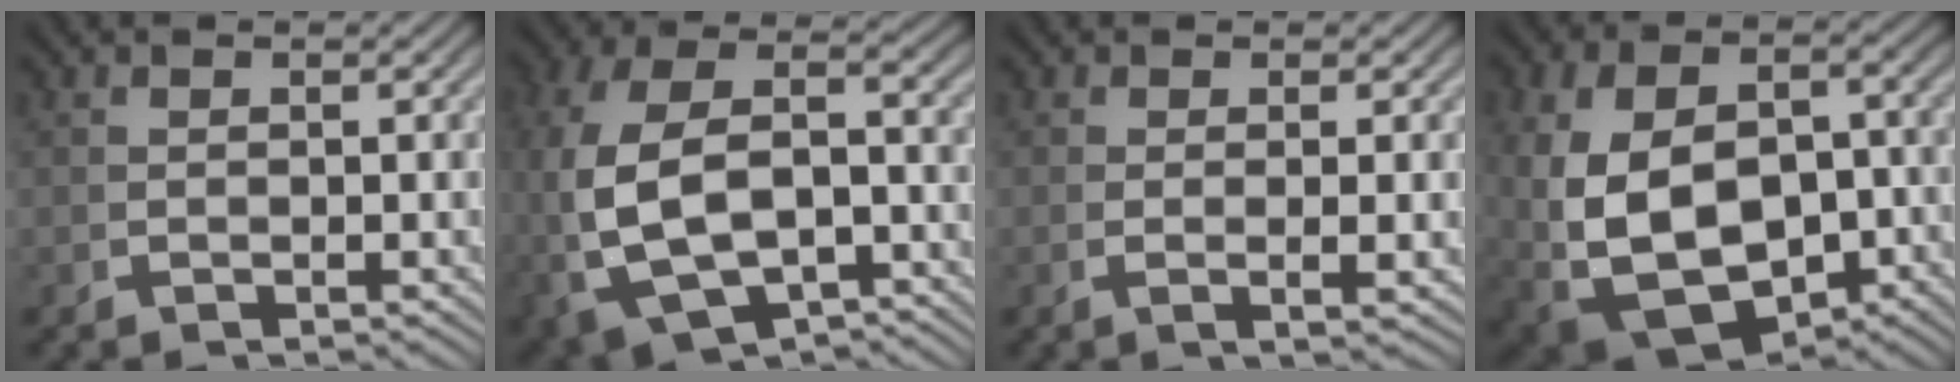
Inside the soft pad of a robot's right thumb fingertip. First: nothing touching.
{"total": 10.1, "force": [-2.6, 6.4, 7.4], "torque": [-0.179, -0.039, -0.012]}
{"total": 1.9, "force": [0.1, 0.1, 1.9], "torque": [-0.038, 0.000, 0.002]}
{"total": 13.1, "force": [-3.6, 9.3, 8.6], "torque": [-0.200, -0.072, -0.024]}